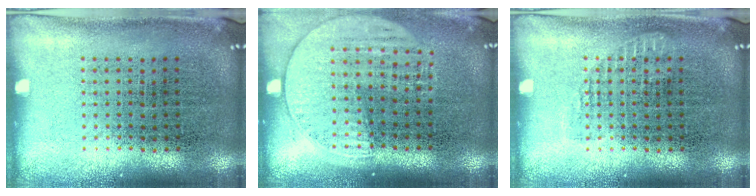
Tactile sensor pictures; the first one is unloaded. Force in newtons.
{"total": 1.5, "press": 1.4, "slide": 0.6}
{"total": 0.8, "press": 0.8, "slide": 0.2}